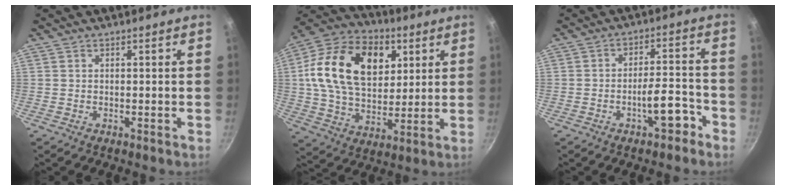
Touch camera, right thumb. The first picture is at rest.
{"total": 23.1, "force": [6.4, 15.3, 16.1], "torque": [-0.256, -0.001, 0.101]}
{"total": 7.3, "force": [-4.1, 2.3, 5.5], "torque": [-0.067, 0.042, -0.053]}